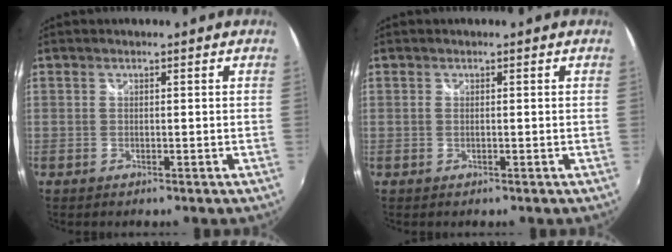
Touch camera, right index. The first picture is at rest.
{"total": 0.0}